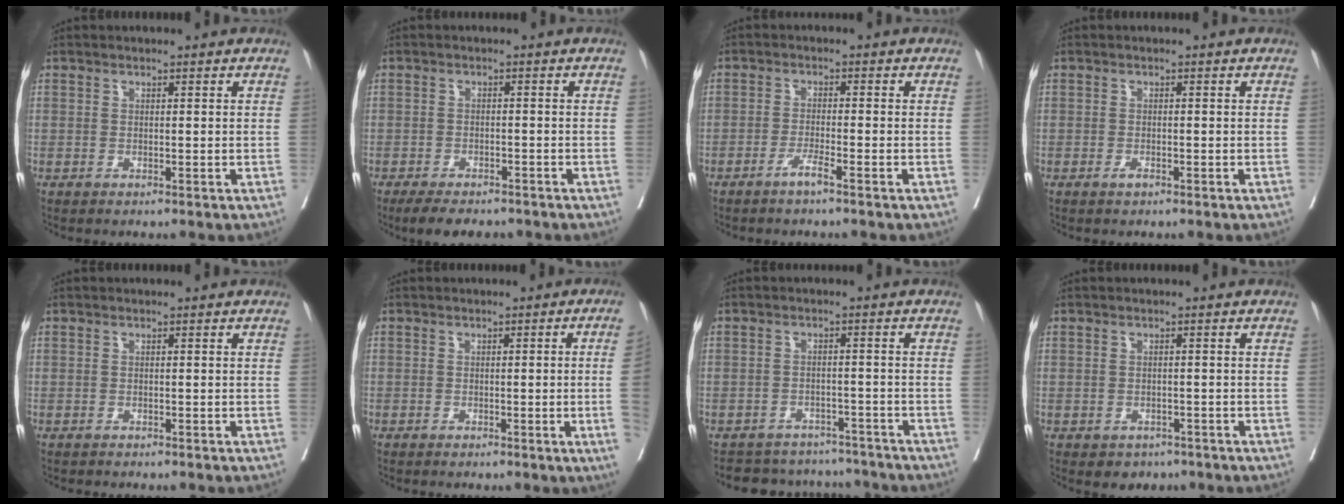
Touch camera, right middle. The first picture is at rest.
{"total": 6.4, "force": [-5.3, 2.4, 2.7], "torque": [-0.033, -0.004, -0.076]}
{"total": 2.4, "force": [-1.7, -0.4, 1.7], "torque": [-0.032, -0.002, -0.035]}
{"total": 0.9, "force": [-0.6, 0.3, 0.6], "torque": [-0.010, 0.001, -0.009]}
{"total": 0.6, "force": [-0.6, 0.2, 0.0], "torque": [-0.007, 0.000, -0.013]}
{"total": 4.5, "force": [-0.7, -1.6, 4.1], "torque": [-0.042, -0.008, -0.010]}
{"total": 9.6, "force": [-9.0, 3.5, 0.6], "torque": [-0.002, 0.020, -0.113]}
{"total": 3.1, "force": [-2.1, 2.2, 0.4], "torque": [-0.001, 0.005, -0.027]}